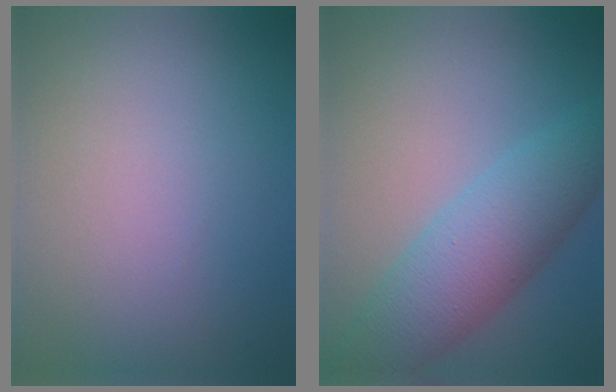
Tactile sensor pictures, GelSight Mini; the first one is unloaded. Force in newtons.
{"total": 6.4, "press": 6.4, "slide": 0.2}